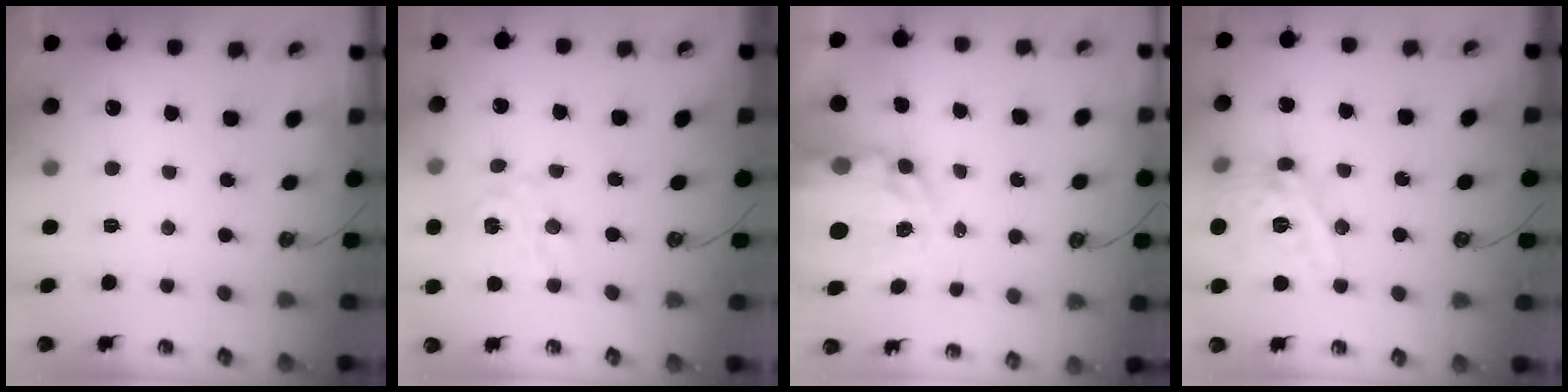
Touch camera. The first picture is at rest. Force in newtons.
{"total": 9.4, "press": 9.3, "slide": 0.7}
{"total": 10.6, "press": 10.6, "slide": 0.9}
{"total": 17.7, "press": 17.5, "slide": 2.8}